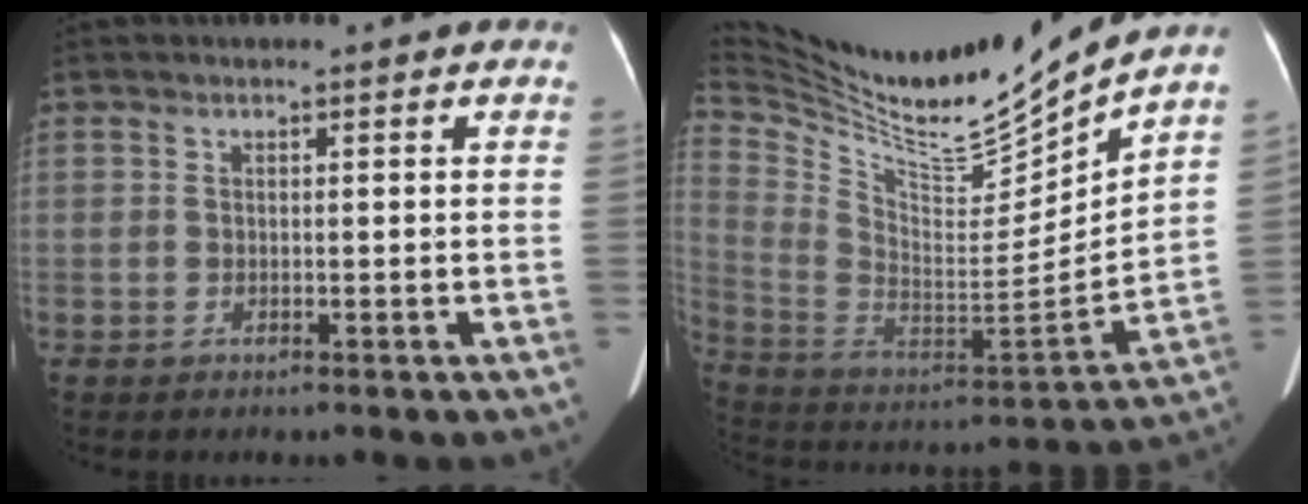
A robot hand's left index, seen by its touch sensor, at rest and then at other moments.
{"total": 25.1, "force": [22.5, 1.6, 11.1], "torque": [-0.221, -0.057, 0.383]}